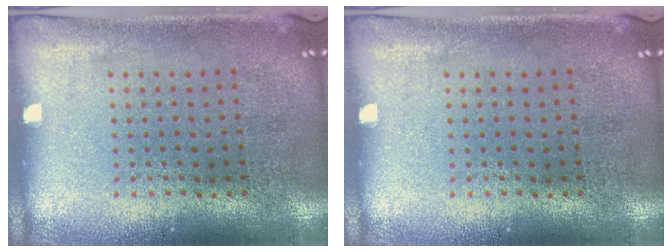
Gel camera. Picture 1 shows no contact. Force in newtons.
{"total": 0.0}